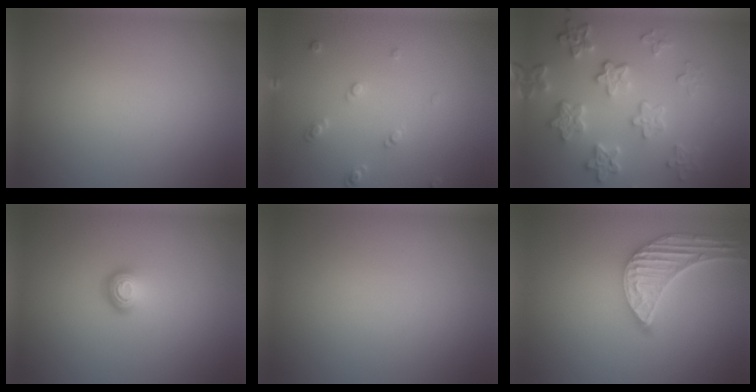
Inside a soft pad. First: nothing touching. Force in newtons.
{"total": 1.6, "press": 1.5, "slide": 0.4}
{"total": 5.9, "press": 4.4, "slide": 3.9}
{"total": 1.7, "press": 1.1, "slide": 1.3}
{"total": 0.0}
{"total": 5.2, "press": 4.2, "slide": 3.1}